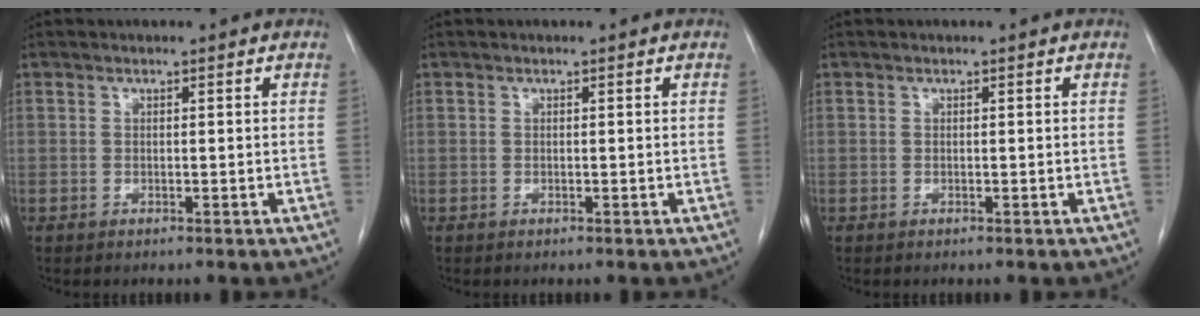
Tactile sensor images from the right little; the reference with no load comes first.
{"total": 0.0}
{"total": 0.0}